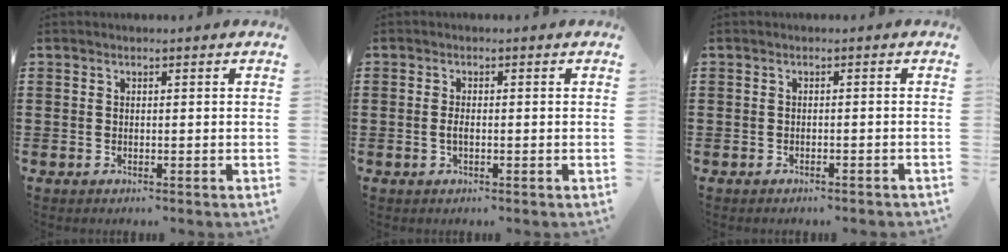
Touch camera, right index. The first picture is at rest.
{"total": 1.4, "force": [-0.3, 0.4, 1.3], "torque": [-0.026, -0.001, -0.004]}
{"total": 0.9, "force": [-0.9, 0.1, 0.2], "torque": [-0.007, -0.003, -0.017]}